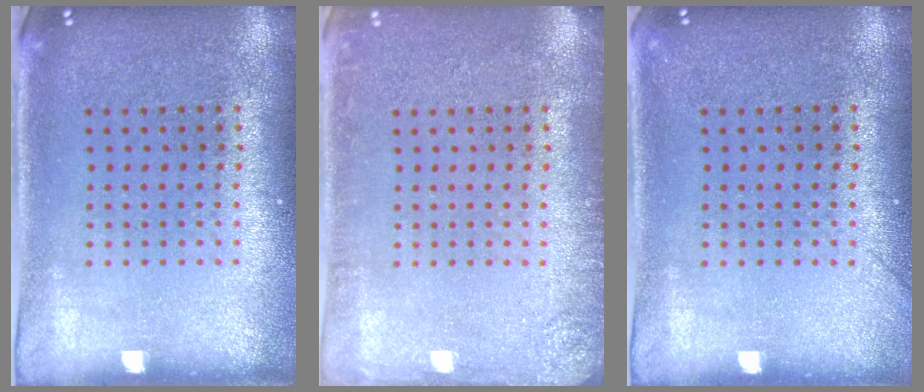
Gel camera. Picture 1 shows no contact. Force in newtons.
{"total": 1.7, "press": 1.7, "slide": 0.3}
{"total": 0.8, "press": 0.8, "slide": 0.1}